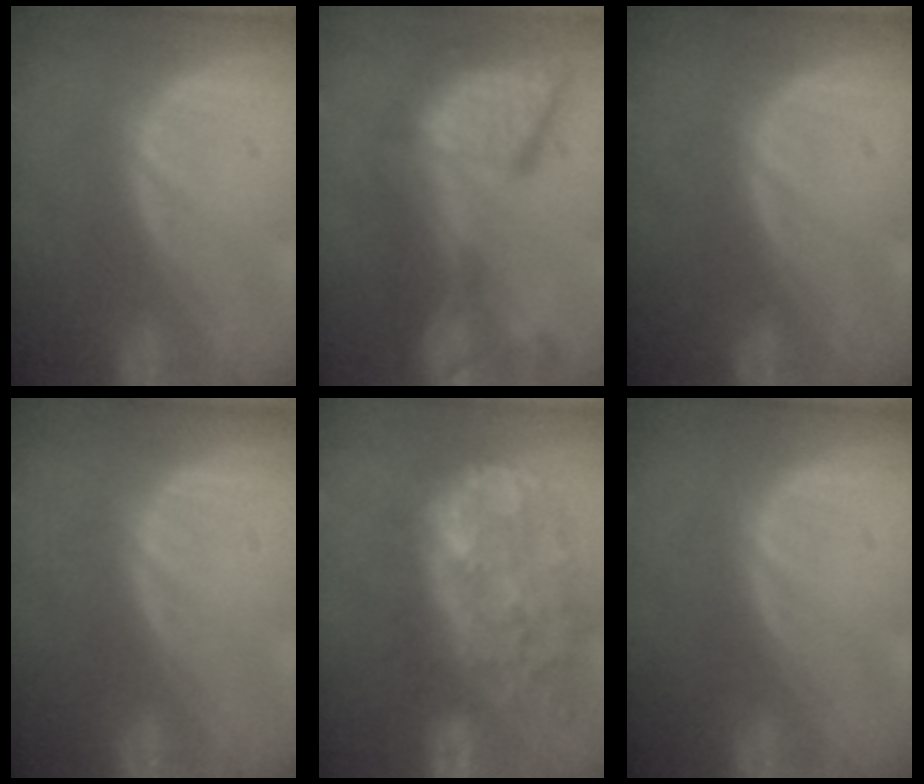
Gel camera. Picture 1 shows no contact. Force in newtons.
{"total": 13.6, "press": 11.1, "slide": 7.8}
{"total": 0.0}
{"total": 0.0}
{"total": 12.4, "press": 11.3, "slide": 5.1}
{"total": 0.0}